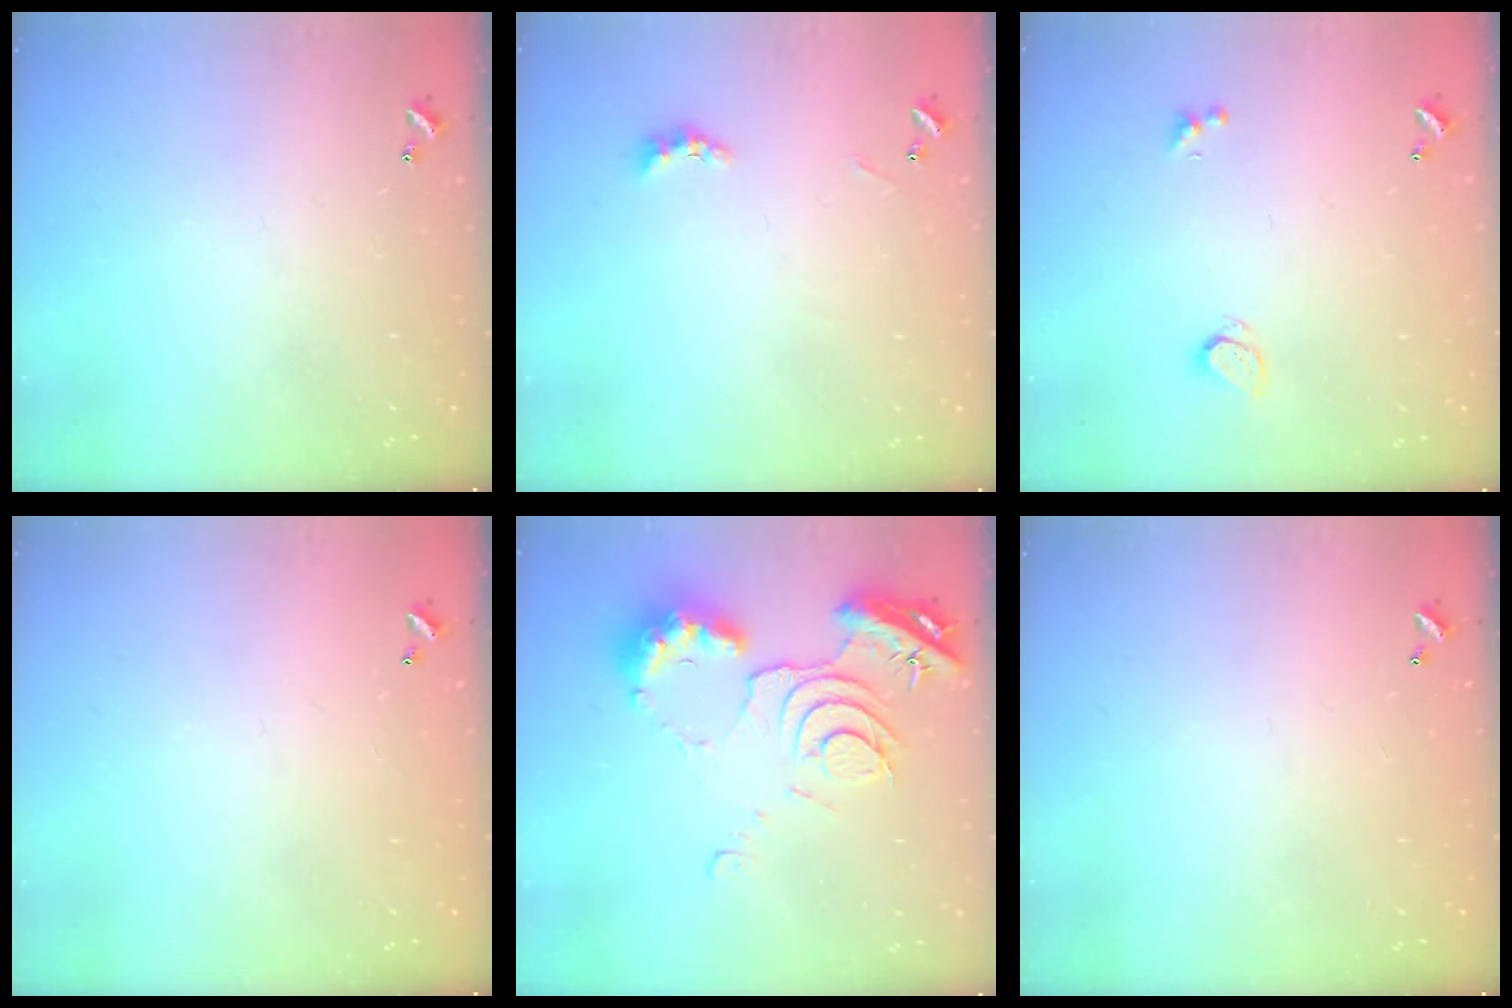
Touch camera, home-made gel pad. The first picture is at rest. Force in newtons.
{"total": 2.1, "press": 2.0, "slide": 0.6}
{"total": 0.6, "press": 0.5, "slide": 0.4}
{"total": 2.9, "press": 2.9, "slide": 0.1}
{"total": 13.2, "press": 13.2, "slide": 1.3}
{"total": 2.9, "press": 2.9, "slide": 0.1}